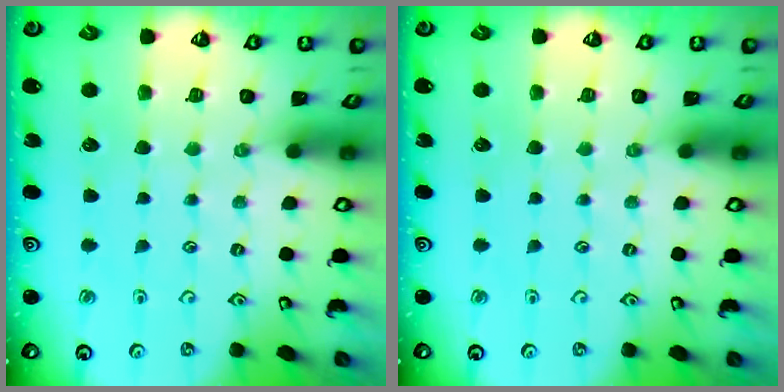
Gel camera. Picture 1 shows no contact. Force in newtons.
{"total": 0.0}